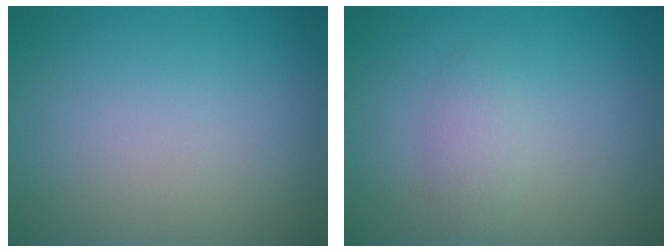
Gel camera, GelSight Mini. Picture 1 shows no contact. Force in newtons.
{"total": 1.6, "press": 1.6, "slide": 0.0}